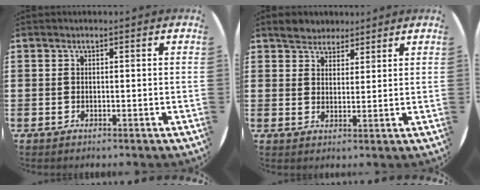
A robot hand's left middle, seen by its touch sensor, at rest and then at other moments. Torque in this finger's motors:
{"motor_torque": [0.37, -0.31, 0.01, 0.01]}